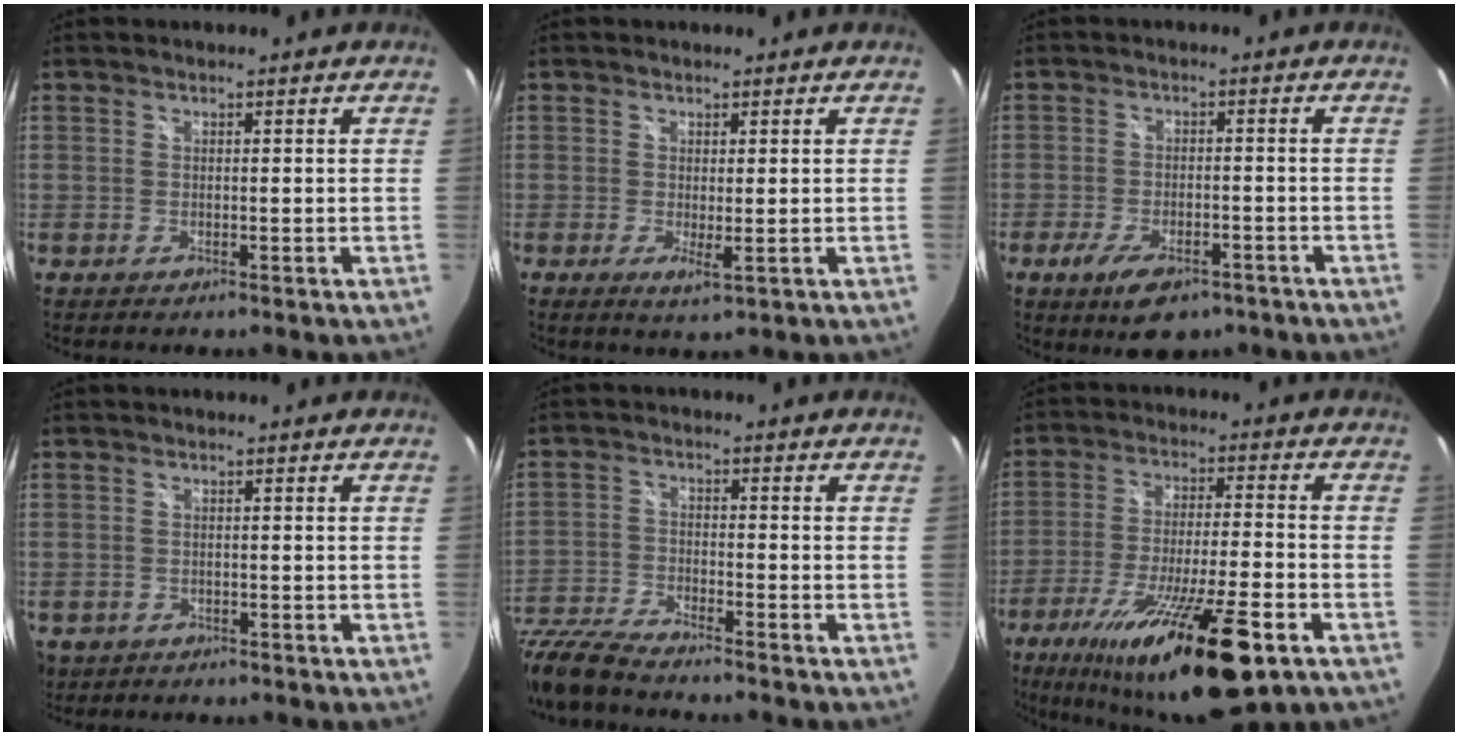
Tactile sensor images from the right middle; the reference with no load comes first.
{"total": 2.2, "force": [0.1, 0.6, 2.1], "torque": [-0.037, -0.008, 0.001]}
{"total": 9.1, "force": [-6.0, 4.0, 5.6], "torque": [-0.117, -0.017, -0.091]}
{"total": 4.4, "force": [-1.8, 3.7, 1.7], "torque": [-0.044, -0.009, -0.022]}
{"total": 10.0, "force": [-9.0, 1.3, 4.2], "torque": [-0.109, -0.018, -0.182]}
{"total": 21.9, "force": [-12.6, 4.1, 17.5], "torque": [-0.314, -0.046, -0.206]}